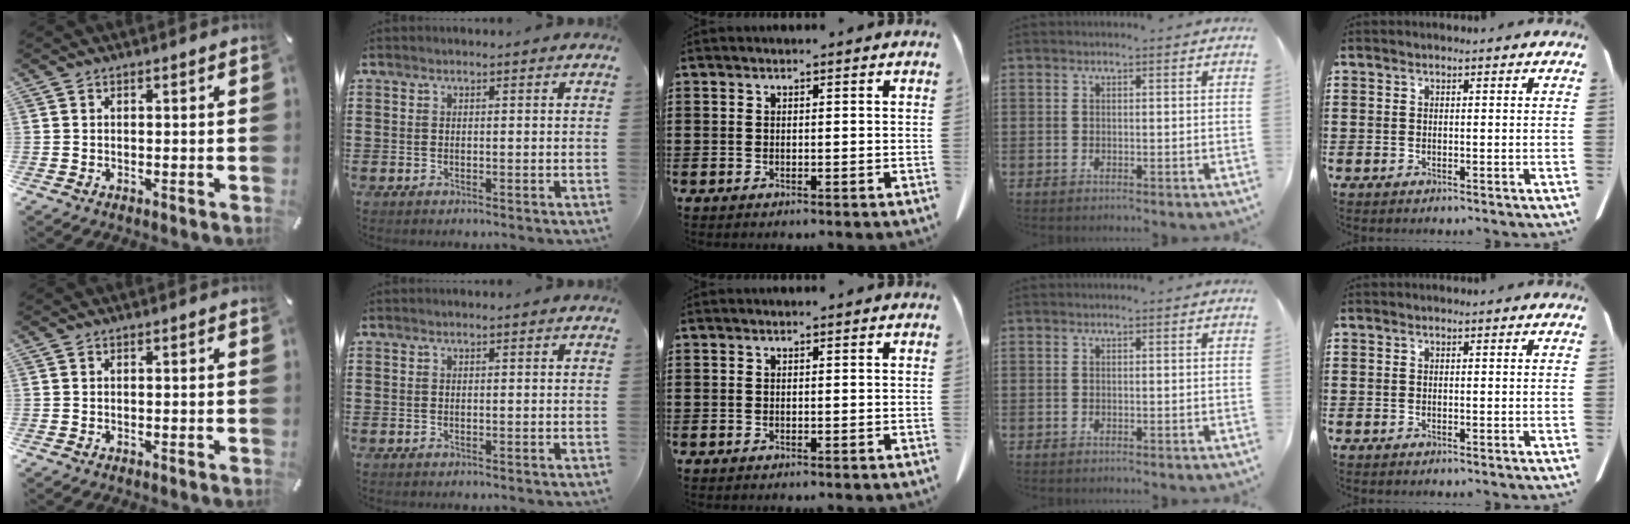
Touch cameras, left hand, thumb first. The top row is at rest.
{}